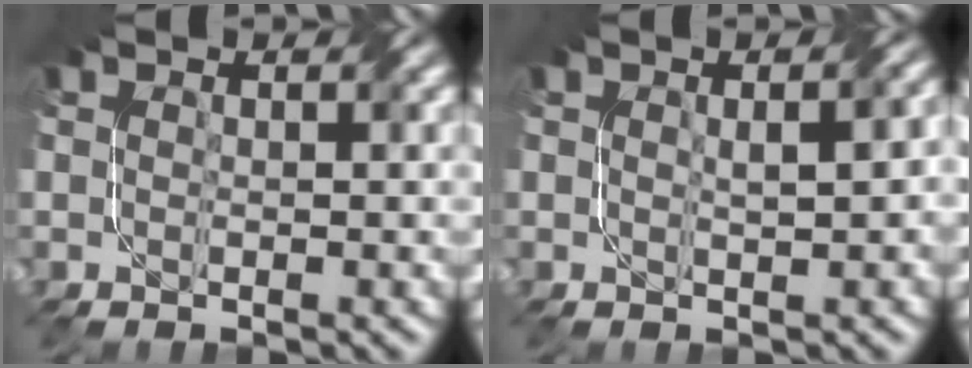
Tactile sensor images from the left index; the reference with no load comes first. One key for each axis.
{"total": 2.7, "fx": 0.4, "fy": 0.6, "fz": 2.7, "tx": -0.040, "ty": 0.010, "tz": 0.009}